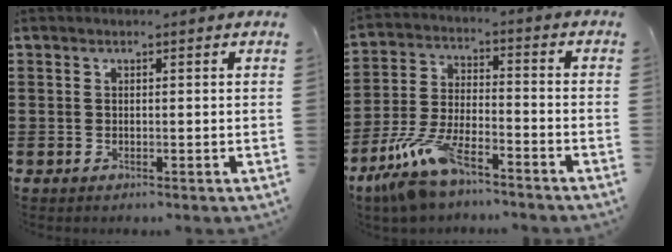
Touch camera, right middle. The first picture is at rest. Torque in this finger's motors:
{"motor_torque": [0.70, 0.00, 0.32, 0.21]}